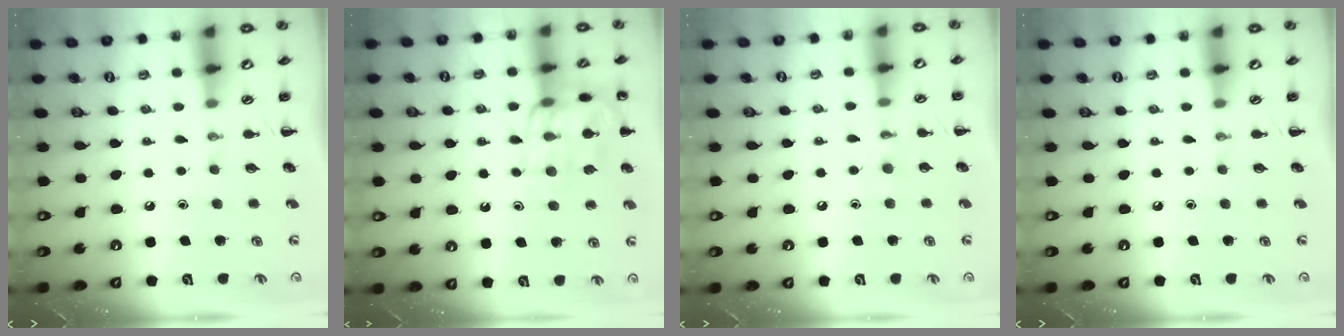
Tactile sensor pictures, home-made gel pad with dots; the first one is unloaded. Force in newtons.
{"total": 14.5, "press": 14.4, "slide": 1.3}
{"total": 5.7, "press": 5.5, "slide": 1.6}
{"total": 0.0}